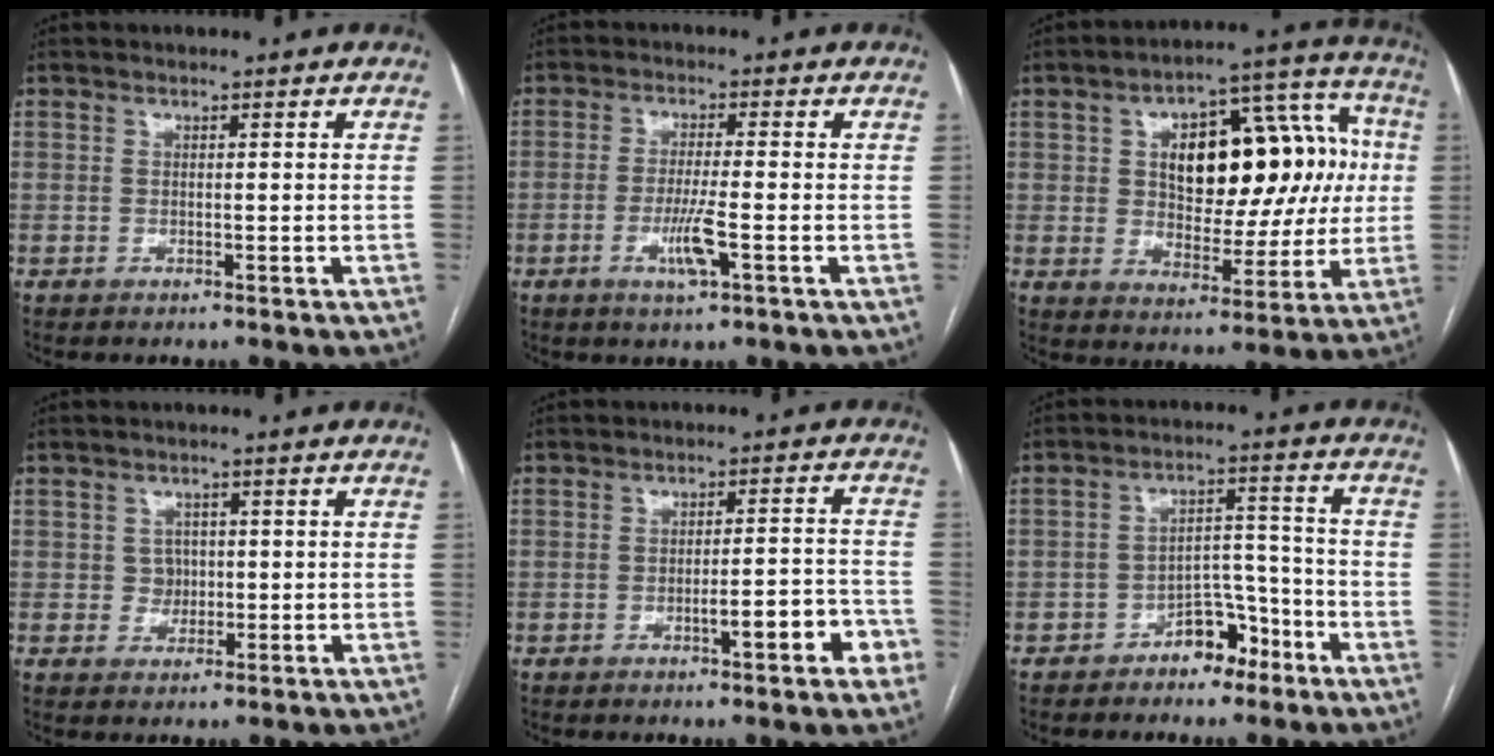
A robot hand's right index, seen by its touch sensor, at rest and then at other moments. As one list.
[{"total": 5.2, "force": [-2.0, 0.2, 4.8], "torque": [-0.094, -0.010, -0.036]}, {"total": 21.0, "force": [3.2, 10.6, 17.9], "torque": [-0.259, 0.052, 0.054]}, {"total": 2.3, "force": [0.2, 2.2, 0.6], "torque": [-0.004, 0.003, 0.003]}, {"total": 6.5, "force": [-3.1, 1.2, 5.6], "torque": [-0.071, 0.015, -0.038]}, {"total": 6.1, "force": [-4.1, 3.5, 3.0], "torque": [-0.038, 0.027, -0.065]}]